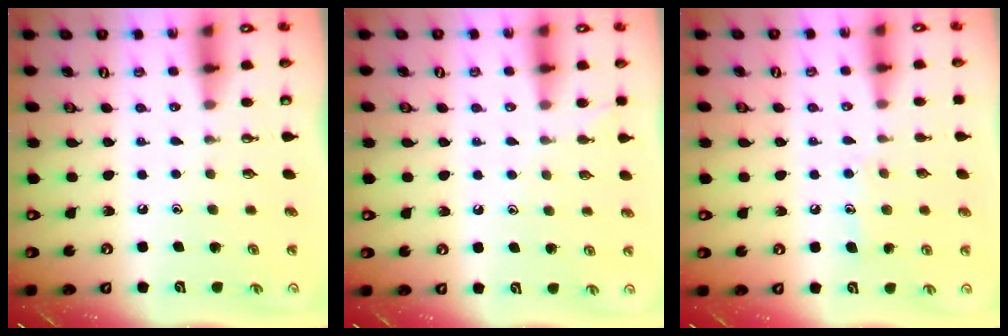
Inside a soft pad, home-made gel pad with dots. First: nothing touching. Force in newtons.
{"total": 4.6, "press": 4.6, "slide": 0.5}
{"total": 7.3, "press": 7.3, "slide": 0.5}